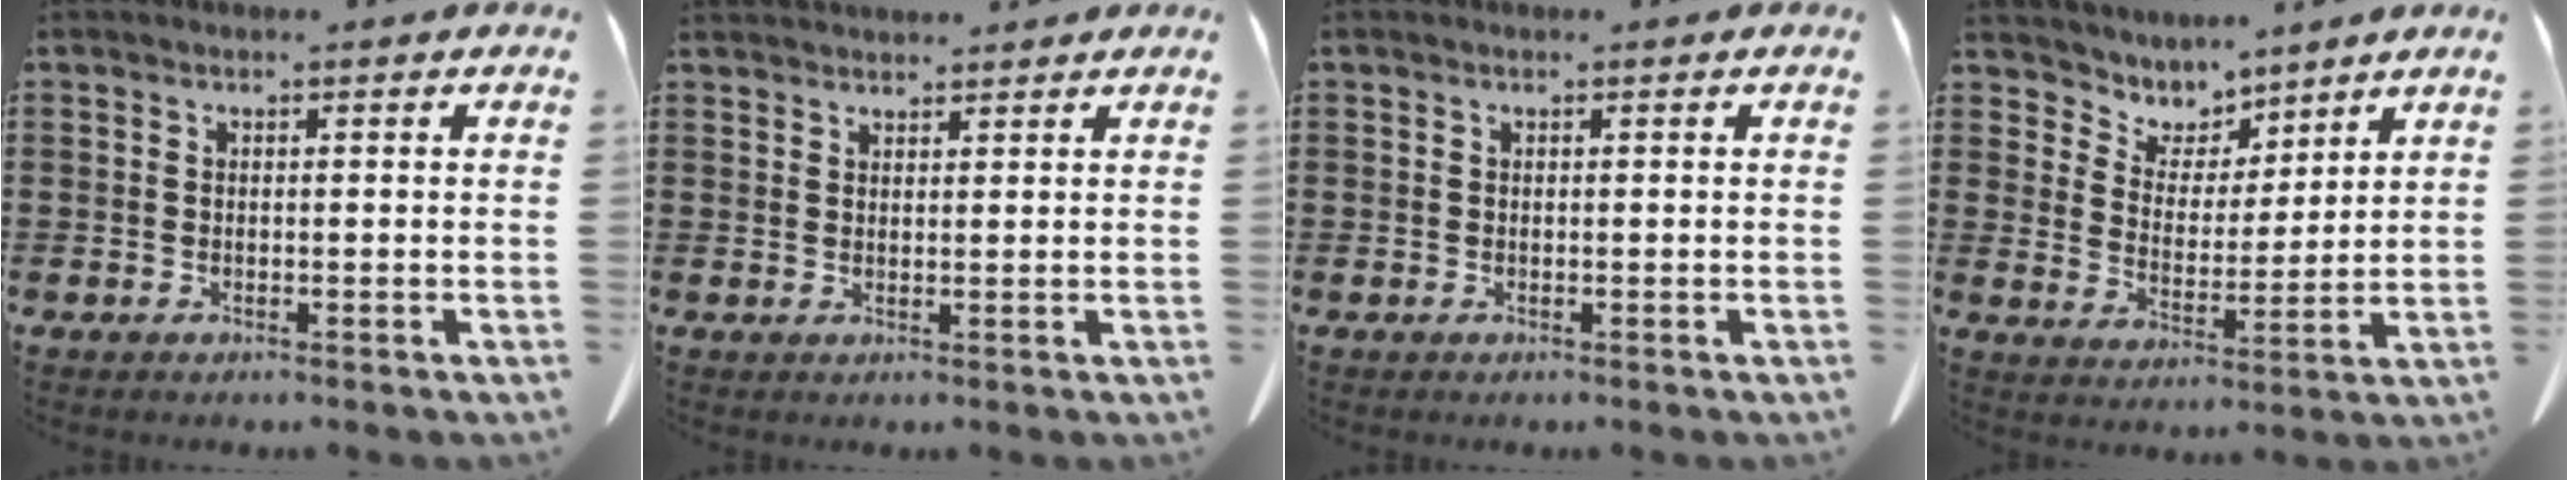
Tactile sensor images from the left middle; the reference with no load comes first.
{"total": 2.0, "force": [2.0, 0.2, 0.1], "torque": [-0.006, -0.001, 0.038]}
{"total": 0.0}
{"total": 5.0, "force": [4.5, 2.2, -0.4], "torque": [-0.027, -0.032, 0.078]}